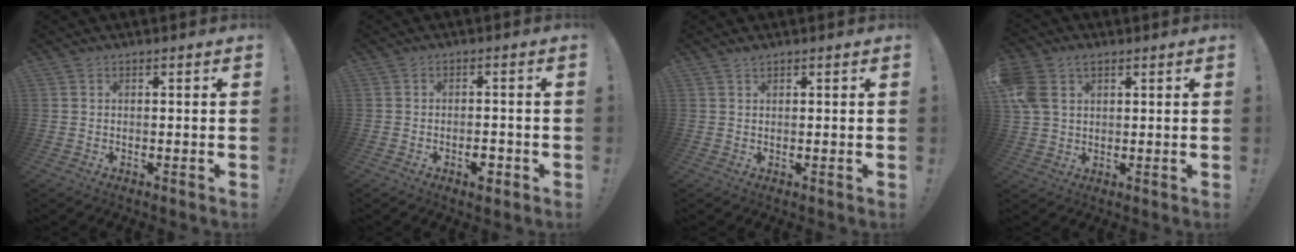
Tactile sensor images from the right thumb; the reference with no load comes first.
{"total": 3.6, "force": [-2.0, 1.9, 2.4], "torque": [-0.031, 0.011, -0.032]}
{"total": 0.9, "force": [0.8, 0.2, 0.4], "torque": [-0.004, -0.001, 0.014]}
{"total": 7.6, "force": [3.2, 5.3, 4.4], "torque": [-0.090, -0.006, 0.065]}